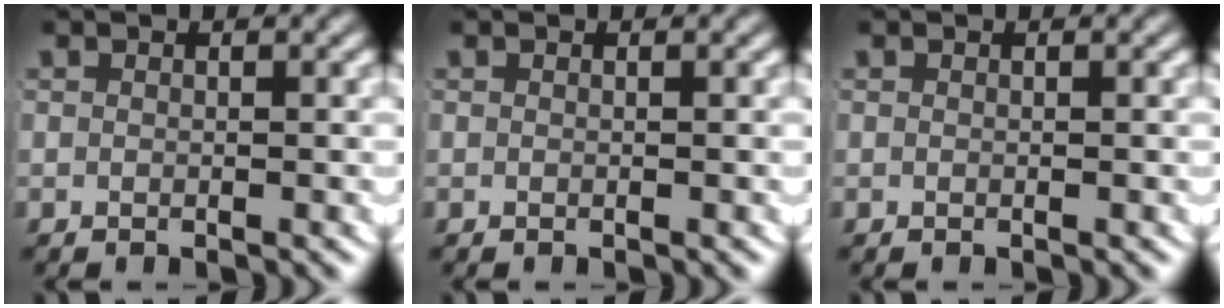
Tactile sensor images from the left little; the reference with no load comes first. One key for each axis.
{"total": 0.0}
{"total": 0.0}